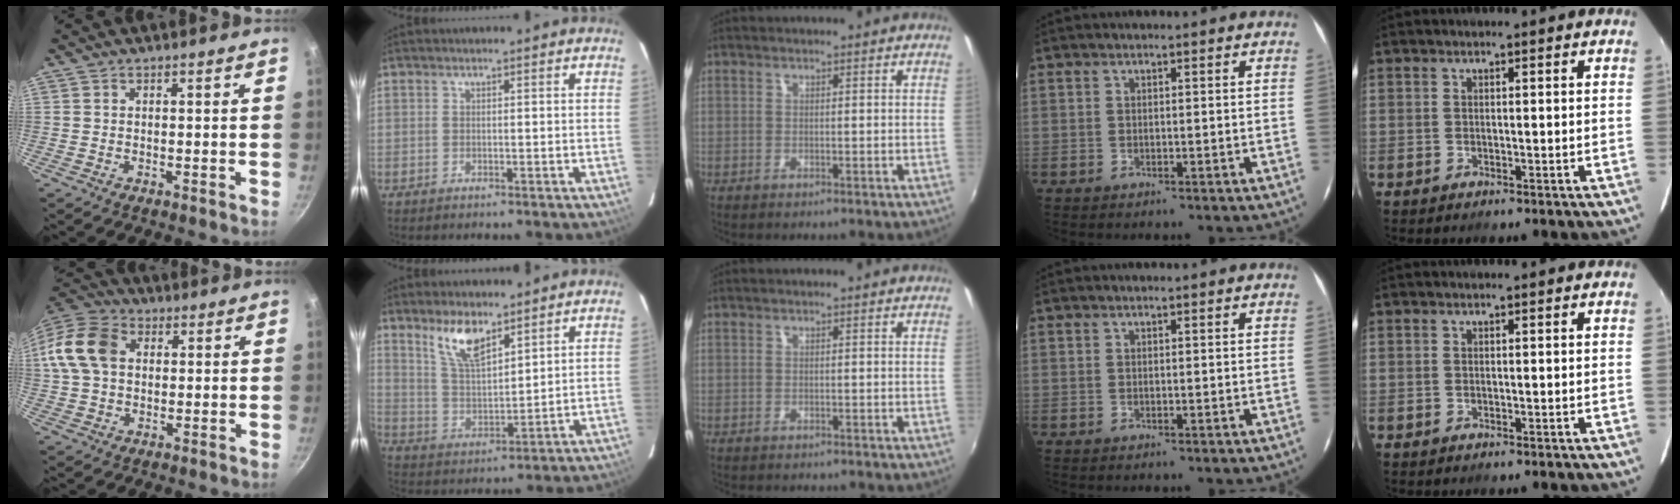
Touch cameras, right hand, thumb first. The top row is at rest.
{"thumb": {"total": 12.4, "force": [2.0, 9.1, 8.2], "torque": [-0.147, 0.022, 0.020]}, "index": {"total": 8.6, "force": [6.0, 2.8, 5.4], "torque": [-0.097, 0.000, 0.127]}, "middle": {"total": 1.6, "force": [-1.5, 0.4, 0.4], "torque": [-0.014, -0.010, -0.024]}}